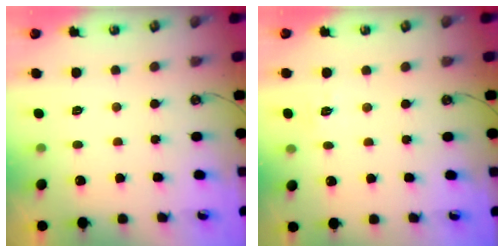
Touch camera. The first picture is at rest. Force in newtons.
{"total": 6.2, "press": 6.2, "slide": 0.6}